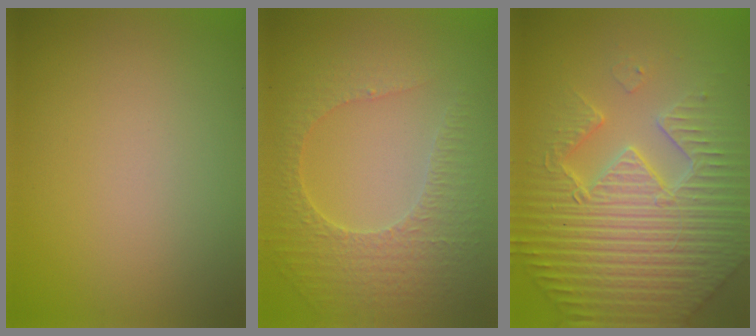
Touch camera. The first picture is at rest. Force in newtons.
{"total": 4.7, "press": 3.3, "slide": 3.3}
{"total": 7.7, "press": 7.4, "slide": 1.9}